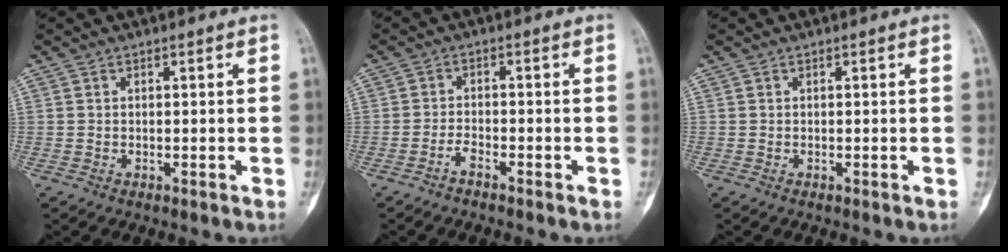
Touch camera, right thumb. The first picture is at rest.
{"total": 1.9, "force": [-1.5, 0.5, 0.9], "torque": [-0.022, 0.012, -0.031]}
{"total": 0.0}